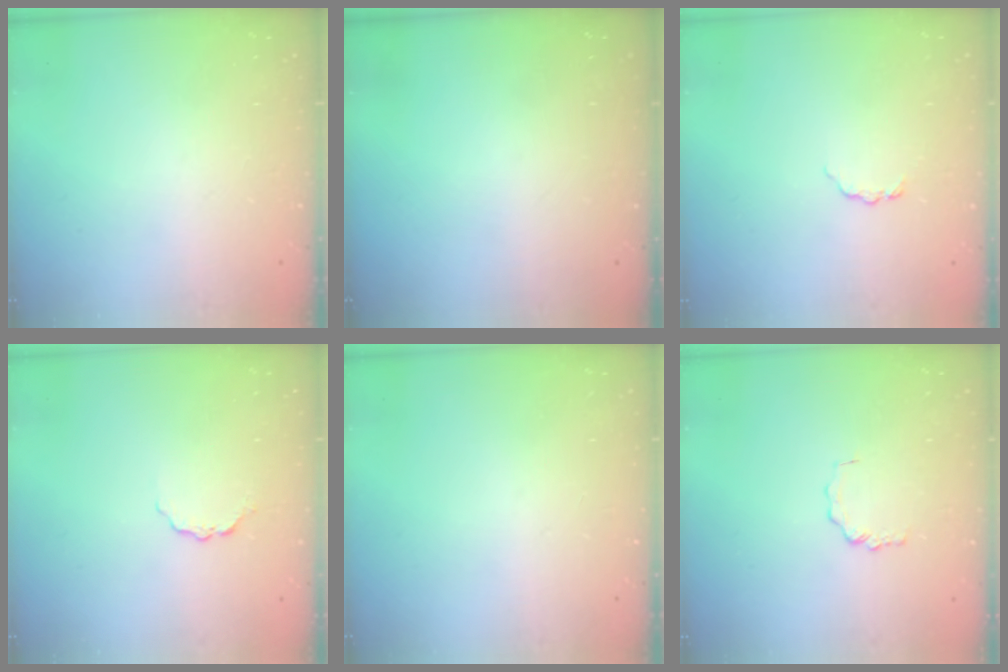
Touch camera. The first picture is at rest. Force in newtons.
{"total": 0.0}
{"total": 3.6, "press": 3.5, "slide": 0.5}
{"total": 3.4, "press": 3.3, "slide": 0.5}
{"total": 0.0}
{"total": 1.8, "press": 1.8, "slide": 0.3}